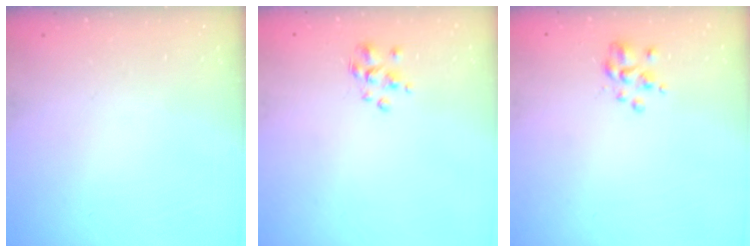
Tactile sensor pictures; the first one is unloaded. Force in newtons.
{"total": 1.9, "press": 1.7, "slide": 0.7}
{"total": 2.0, "press": 1.9, "slide": 0.6}